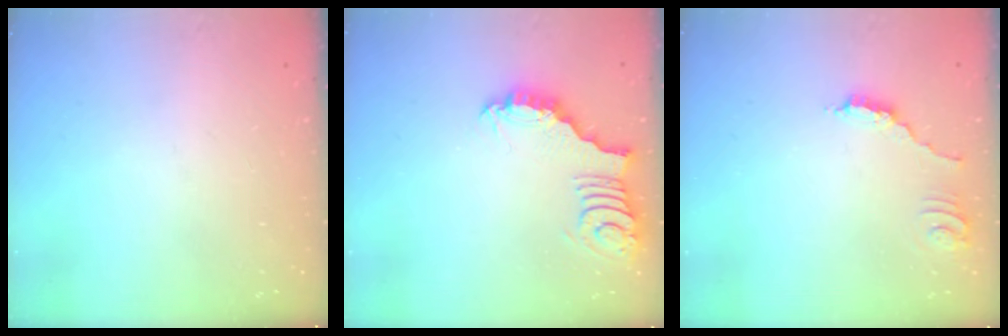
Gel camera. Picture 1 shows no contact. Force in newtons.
{"total": 3.1, "press": 3.1, "slide": 0.1}
{"total": 2.0, "press": 2.0, "slide": 0.3}